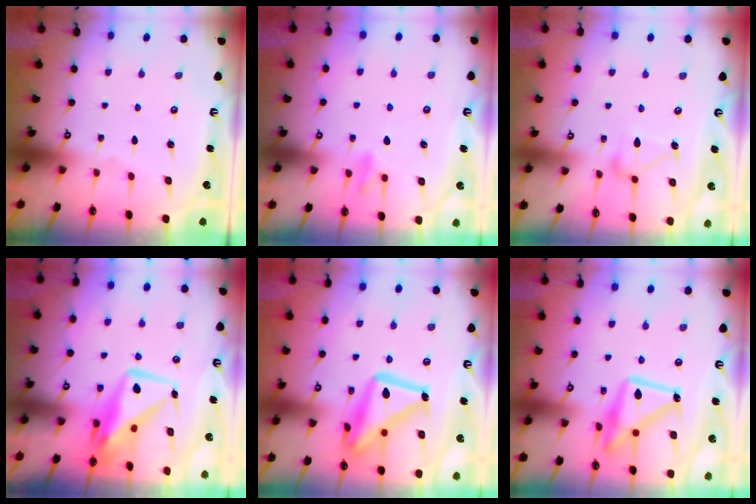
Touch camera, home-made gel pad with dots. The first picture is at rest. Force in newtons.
{"total": 8.9, "press": 8.8, "slide": 1.4}
{"total": 12.0, "press": 12.0, "slide": 0.5}
{"total": 11.8, "press": 11.7, "slide": 0.8}
{"total": 18.9, "press": 18.8, "slide": 1.5}
{"total": 15.3, "press": 15.3, "slide": 1.2}